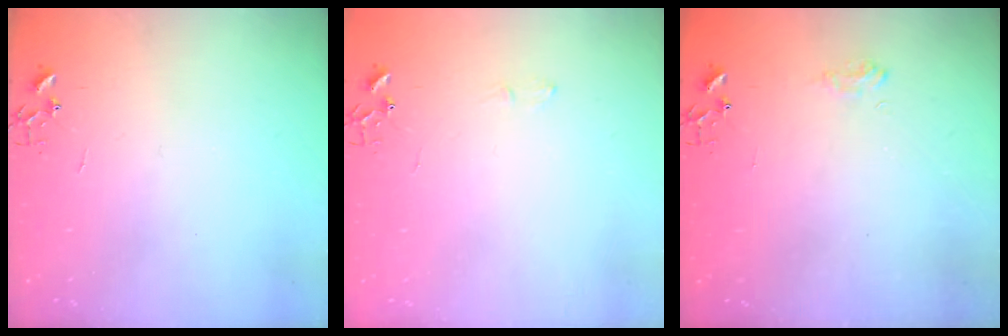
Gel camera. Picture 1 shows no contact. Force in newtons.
{"total": 4.6, "press": 4.6, "slide": 0.7}
{"total": 6.9, "press": 6.9, "slide": 0.7}